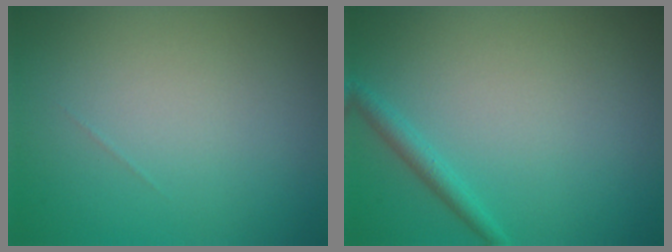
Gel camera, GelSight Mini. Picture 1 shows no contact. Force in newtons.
{"total": 1.4, "press": 1.4, "slide": 0.1}